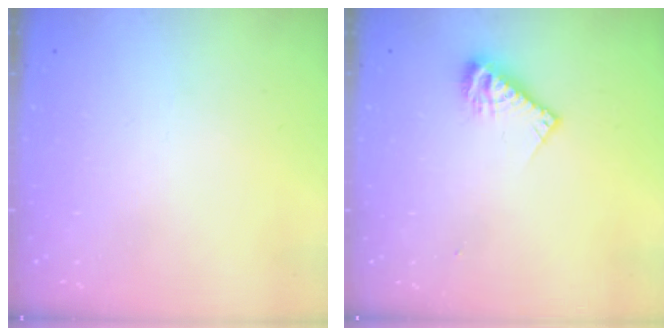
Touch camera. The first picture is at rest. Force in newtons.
{"total": 7.7, "press": 7.7, "slide": 0.7}